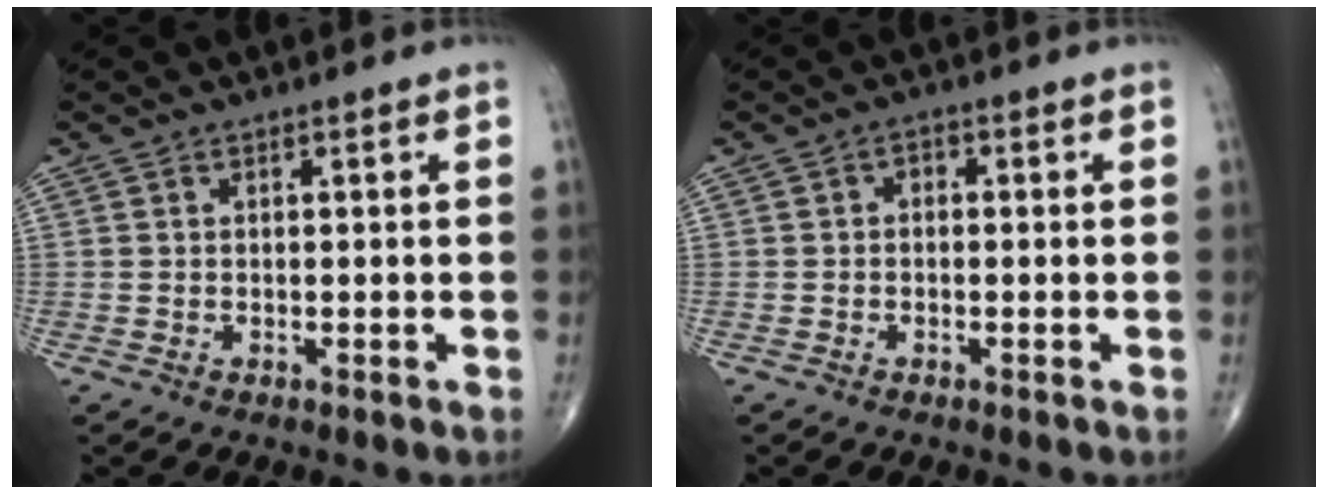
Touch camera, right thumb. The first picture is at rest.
{"total": 1.5, "force": [-0.1, 1.1, 1.0], "torque": [-0.006, 0.008, -0.008]}